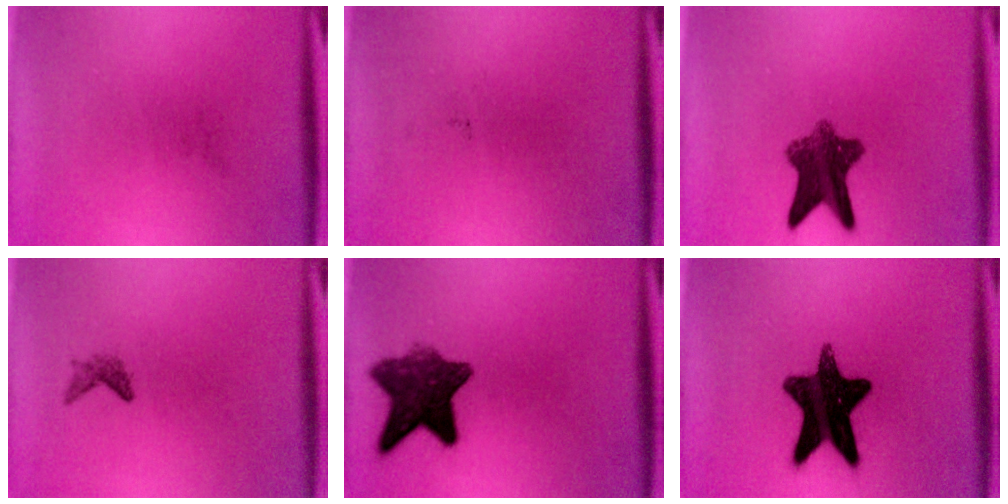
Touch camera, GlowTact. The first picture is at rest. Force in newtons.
{"total": 0.0}
{"total": 8.2}
{"total": 1.1}
{"total": 9.2}
{"total": 15.1}